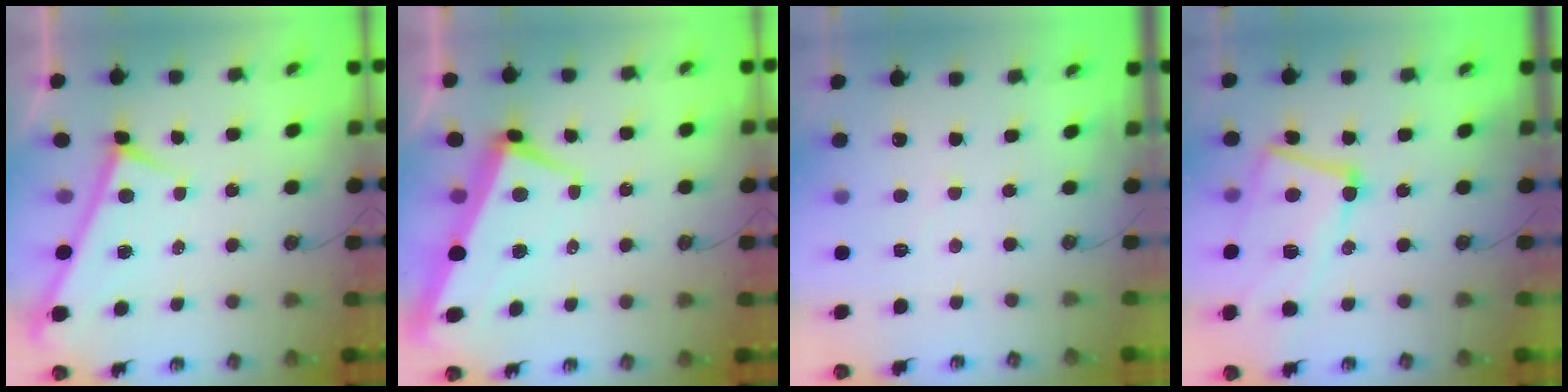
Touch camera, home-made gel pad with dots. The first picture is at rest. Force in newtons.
{"total": 1.6, "press": 1.0, "slide": 1.3}
{"total": 1.2, "press": 1.1, "slide": 0.4}
{"total": 9.6, "press": 9.6, "slide": 0.7}